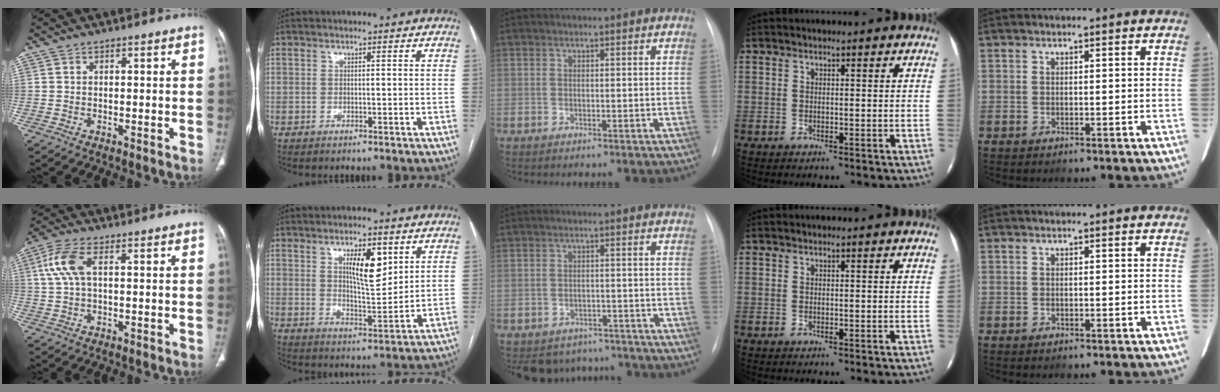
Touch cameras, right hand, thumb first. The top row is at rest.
{"thumb": {"total": 6.8, "force": [1.6, 3.0, 5.9], "torque": [-0.147, 0.016, 0.033]}, "index": {"total": 8.5, "force": [3.5, 2.5, 7.3], "torque": [-0.123, -0.003, 0.063]}, "middle": {"total": 7.4, "force": [-6.5, 3.4, 0.0], "torque": [0.010, 0.017, -0.080]}}